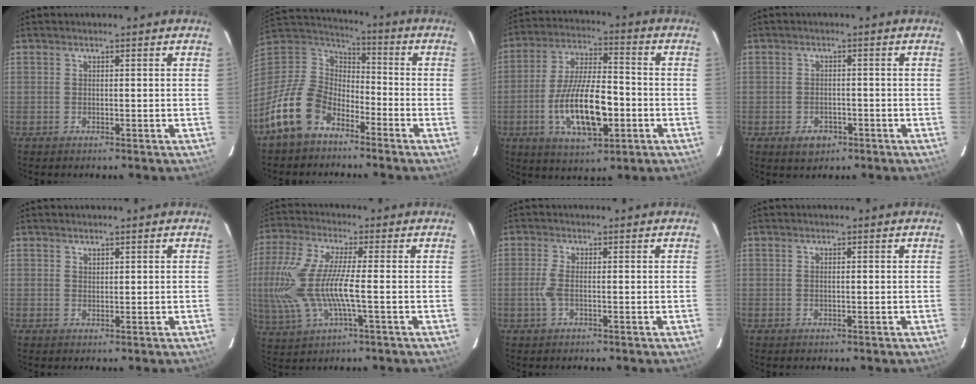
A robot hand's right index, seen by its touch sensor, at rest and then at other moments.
{"total": 15.6, "force": [-9.5, 9.7, 7.7], "torque": [-0.189, 0.010, -0.174]}
{"total": 15.5, "force": [-4.4, 6.0, 13.5], "torque": [-0.265, -0.006, -0.072]}
{"total": 4.0, "force": [-2.1, 2.8, 1.8], "torque": [-0.040, 0.000, -0.024]}
{"total": 0.9, "force": [0.8, 0.4, 0.1], "torque": [-0.001, 0.002, 0.015]}
{"total": 16.6, "force": [-1.9, 4.7, 15.8], "torque": [-0.328, -0.013, -0.033]}
{"total": 2.9, "force": [-0.5, 0.7, 2.8], "torque": [-0.063, 0.000, -0.011]}
{"total": 0.5, "force": [0.1, 0.1, 0.5], "torque": [-0.011, 0.003, 0.001]}